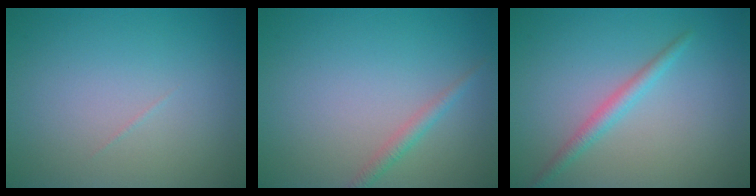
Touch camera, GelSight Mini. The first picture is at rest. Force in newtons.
{"total": 1.4, "press": 1.4, "slide": 0.1}
{"total": 1.9, "press": 1.9, "slide": 0.1}